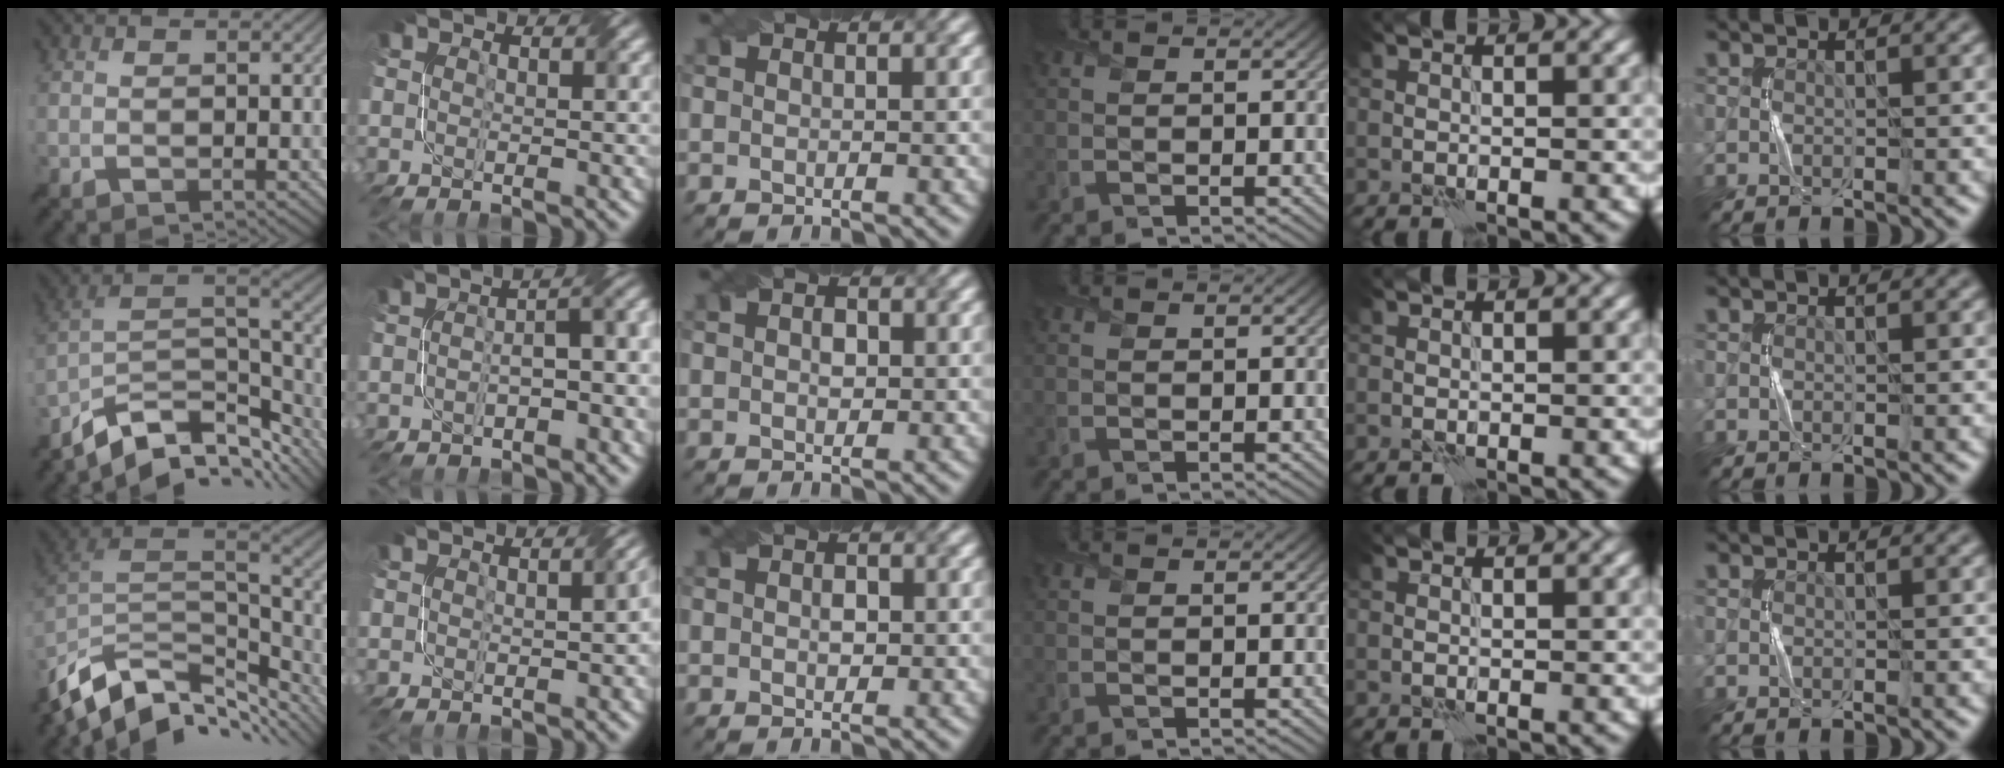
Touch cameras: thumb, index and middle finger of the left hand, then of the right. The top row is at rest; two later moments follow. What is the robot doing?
{"motion": "twist", "object": "screw"}